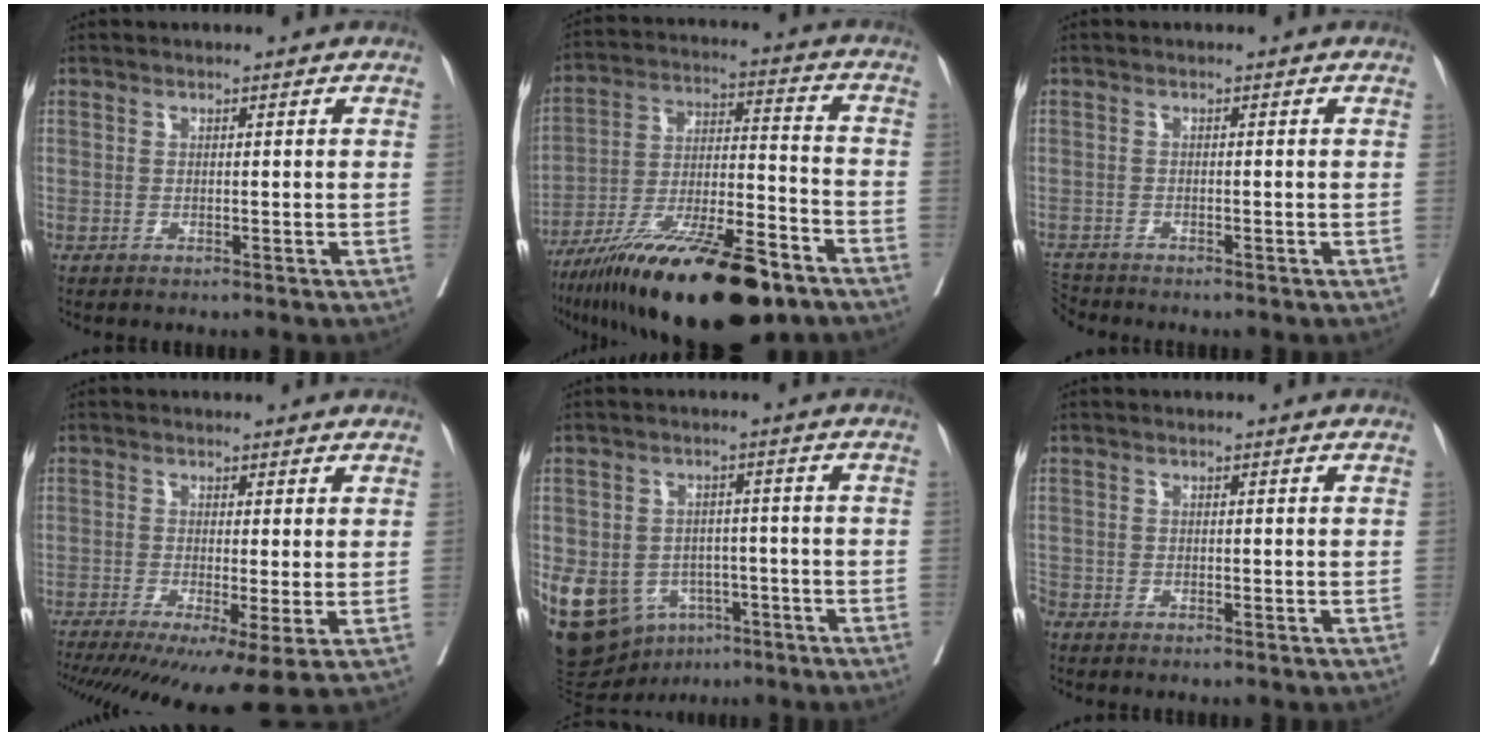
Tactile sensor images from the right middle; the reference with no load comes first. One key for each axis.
{"total": 23.5, "fx": -16.0, "fy": 4.7, "fz": 16.5, "tx": -0.249, "ty": -0.021, "tz": -0.270}
{"total": 2.8, "fx": -2.8, "fy": 0.2, "fz": -0.3, "tx": 0.007, "ty": -0.013, "tz": -0.052}
{"total": 12.1, "fx": -7.1, "fy": 1.9, "fz": 9.6, "tx": -0.148, "ty": -0.023, "tz": -0.112}
{"total": 15.3, "fx": -6.7, "fy": 11.6, "fz": 7.5, "tx": -0.168, "ty": 0.011, "tz": -0.092}
{"total": 2.2, "fx": -1.8, "fy": 1.1, "fz": 0.8, "tx": -0.023, "ty": -0.004, "tz": -0.034}